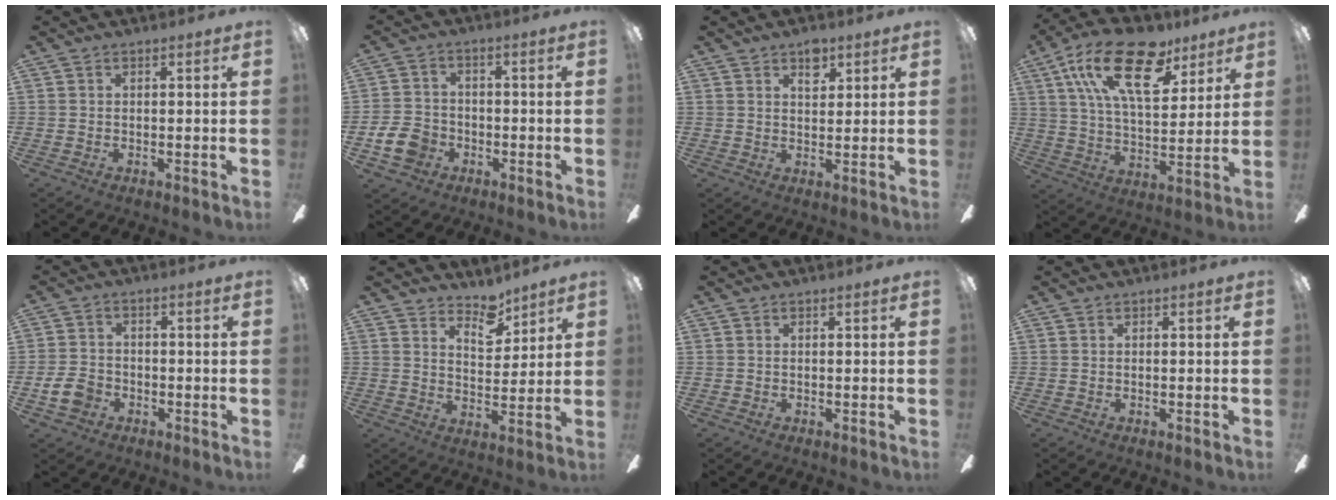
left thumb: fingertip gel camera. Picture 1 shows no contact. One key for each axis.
{"total": 7.7, "fx": -3.0, "fy": 6.1, "fz": 3.7, "tx": -0.092, "ty": 0.022, "tz": -0.056}
{"total": 5.0, "fx": 3.3, "fy": 2.7, "fz": 2.7, "tx": -0.027, "ty": -0.011, "tz": 0.054}
{"total": 22.4, "fx": 12.2, "fy": 10.4, "fz": 15.7, "tx": -0.266, "ty": -0.048, "tz": 0.208}
{"total": 6.2, "fx": -2.6, "fy": 4.7, "fz": 3.2, "tx": -0.076, "ty": 0.014, "tz": -0.048}
{"total": 7.1, "fx": 5.6, "fy": 3.2, "fz": 3.0, "tx": -0.034, "ty": -0.031, "tz": 0.098}
{"total": 0.0}
{"total": 0.0}